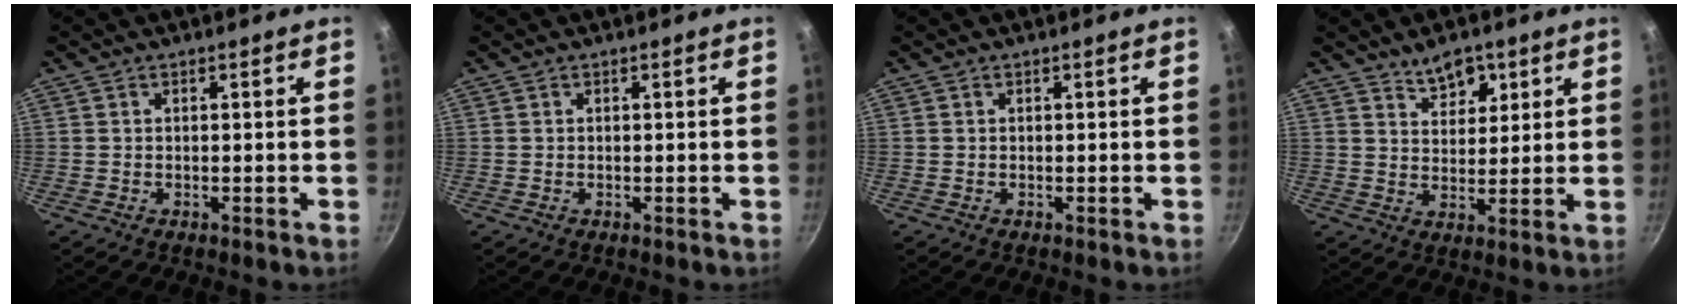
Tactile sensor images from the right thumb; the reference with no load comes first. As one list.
[{"total": 0.0}, {"total": 0.0}, {"total": 6.5, "force": [4.2, 3.7, 3.4], "torque": [-0.027, -0.028, 0.065]}]